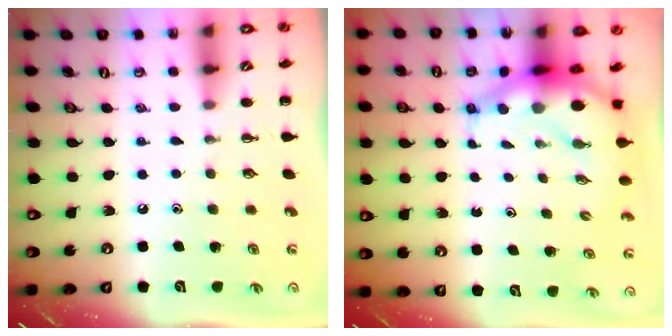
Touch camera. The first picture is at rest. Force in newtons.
{"total": 8.4, "press": 8.0, "slide": 2.7}